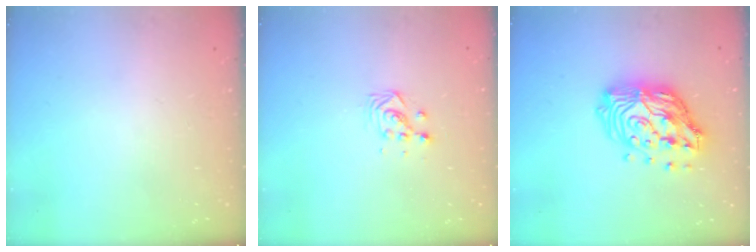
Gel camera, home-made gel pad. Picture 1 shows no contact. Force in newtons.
{"total": 3.2, "press": 3.2, "slide": 0.5}
{"total": 19.1, "press": 19.0, "slide": 1.5}